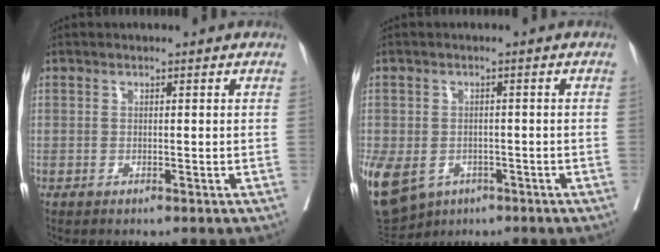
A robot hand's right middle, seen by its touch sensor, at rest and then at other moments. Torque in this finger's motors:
{"motor_torque": [0.19, -0.17, 0.94, 0.21]}